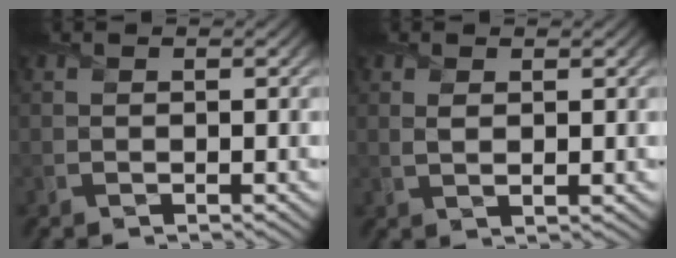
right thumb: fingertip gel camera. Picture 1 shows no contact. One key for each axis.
{"total": 1.5, "fx": 0.4, "fy": 0.5, "fz": 1.4, "tx": -0.033, "ty": -0.005, "tz": 0.011}